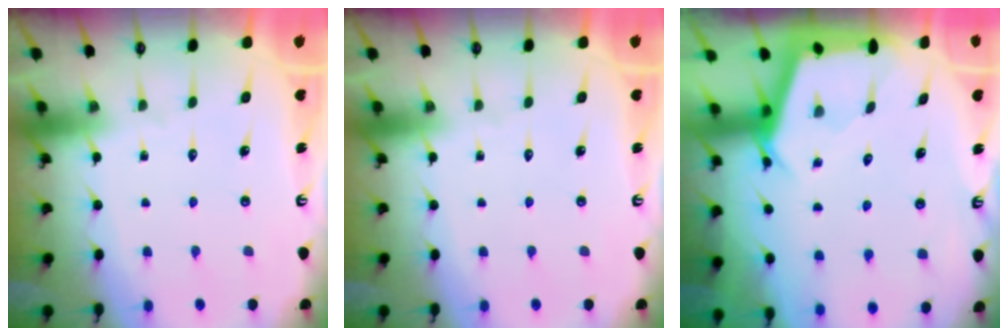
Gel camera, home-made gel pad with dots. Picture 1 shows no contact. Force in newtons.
{"total": 0.0}
{"total": 2.9, "press": 2.9, "slide": 0.3}